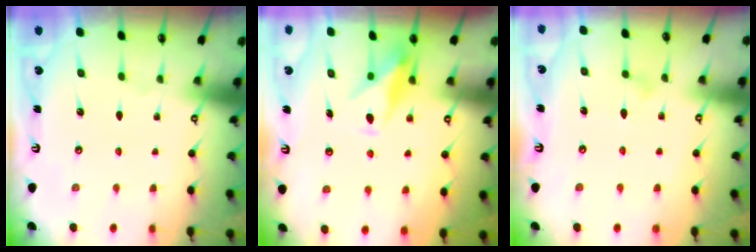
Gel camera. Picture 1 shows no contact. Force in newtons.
{"total": 10.9, "press": 10.9, "slide": 0.6}
{"total": 6.8, "press": 6.7, "slide": 0.4}